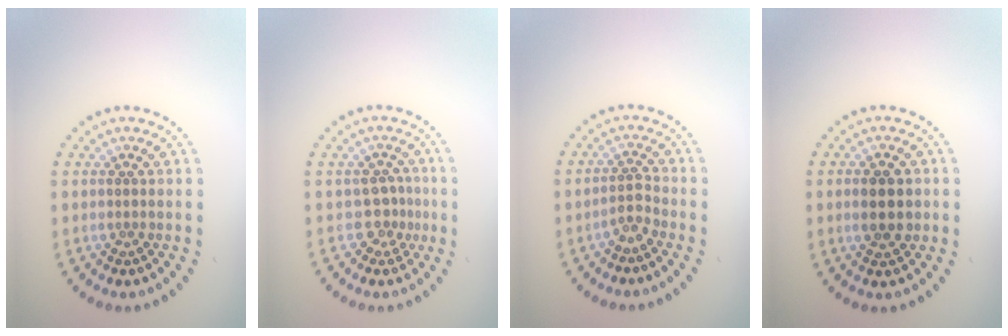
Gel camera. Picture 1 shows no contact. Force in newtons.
{"total": 2.0, "press": 1.4, "slide": 1.4}
{"total": 1.8, "press": 1.2, "slide": 1.3}
{"total": 3.7, "press": 3.7, "slide": 0.1}